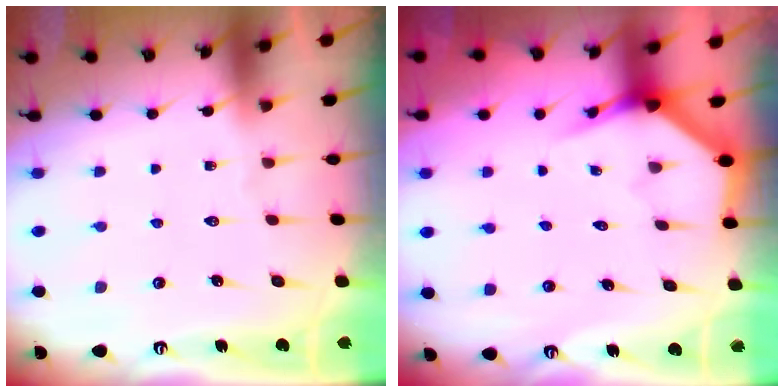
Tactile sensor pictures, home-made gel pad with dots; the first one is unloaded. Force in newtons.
{"total": 3.8, "press": 3.8, "slide": 0.2}